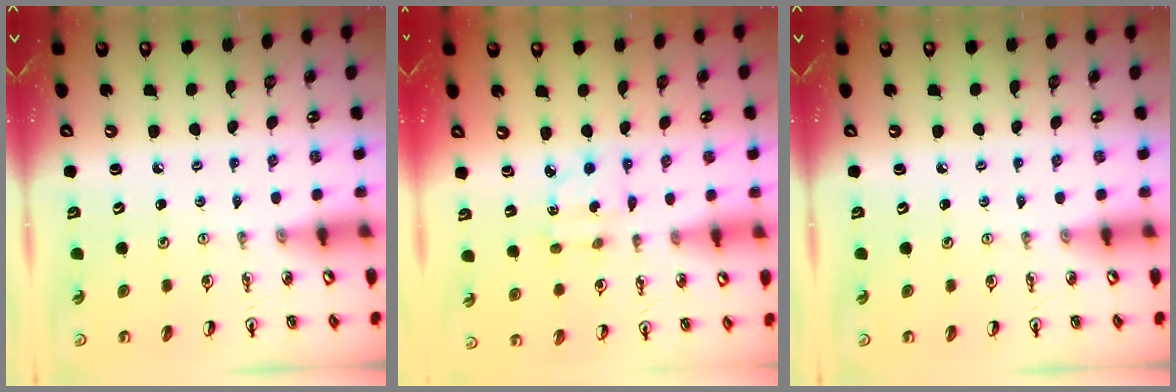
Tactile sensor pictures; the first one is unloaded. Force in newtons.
{"total": 2.7, "press": 2.7, "slide": 0.2}
{"total": 0.0}